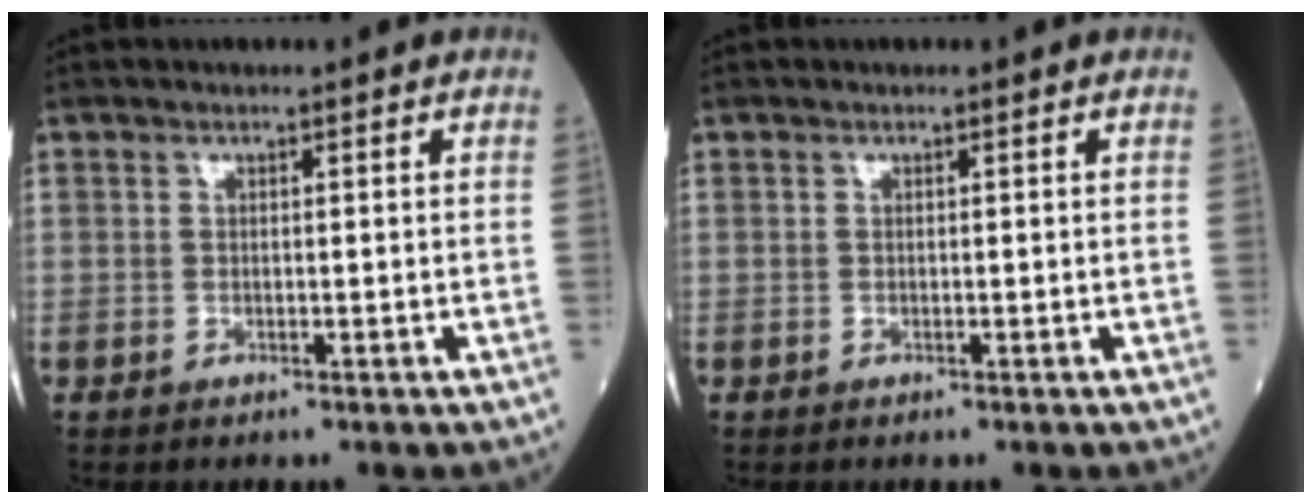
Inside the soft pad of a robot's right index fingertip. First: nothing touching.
{"total": 0.0}